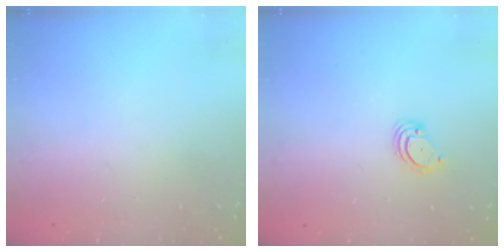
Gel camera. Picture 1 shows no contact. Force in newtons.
{"total": 3.4, "press": 3.3, "slide": 0.3}